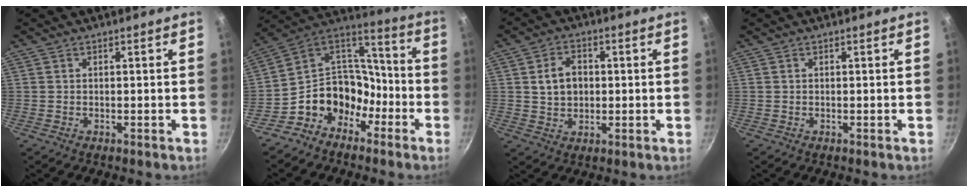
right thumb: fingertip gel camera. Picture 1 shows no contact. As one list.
[{"total": 14.0, "force": [-7.1, 10.5, 5.9], "torque": [-0.055, 0.101, -0.136]}, {"total": 6.6, "force": [0.9, 4.9, 4.3], "torque": [-0.057, 0.003, 0.016]}, {"total": 0.0}]